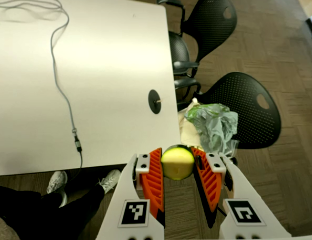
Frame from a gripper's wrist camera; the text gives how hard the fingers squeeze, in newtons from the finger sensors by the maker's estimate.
{"total": 11.1, "left": 11.3, "right": 10.9}